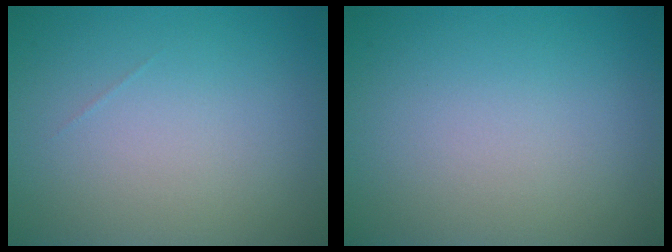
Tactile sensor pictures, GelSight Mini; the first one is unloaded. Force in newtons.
{"total": 0.0}